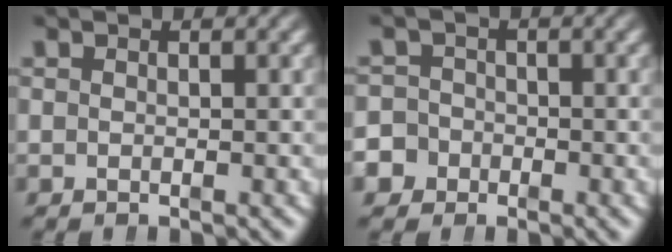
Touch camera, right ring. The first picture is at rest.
{"total": 4.8, "force": [-2.2, 4.3, 0.5], "torque": [-0.017, -0.018, -0.041]}